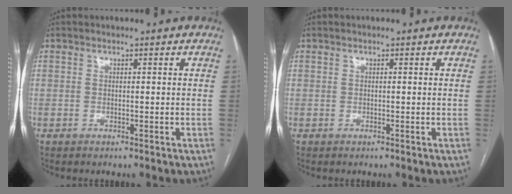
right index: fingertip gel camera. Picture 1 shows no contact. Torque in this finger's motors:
{"motor_torque": [-0.10, 0.02, -0.03, -0.01]}